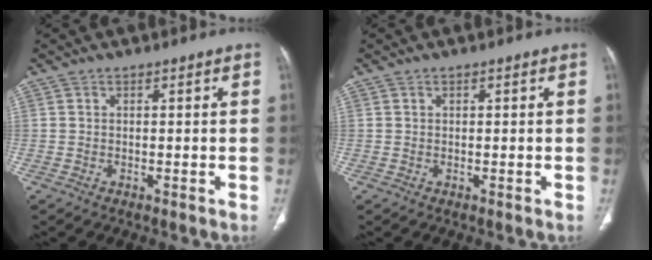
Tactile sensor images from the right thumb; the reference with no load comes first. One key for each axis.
{"total": 0.0}